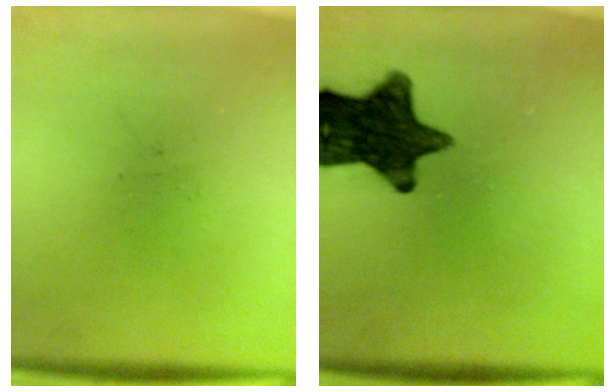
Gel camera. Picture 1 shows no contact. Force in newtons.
{"total": 14.3}